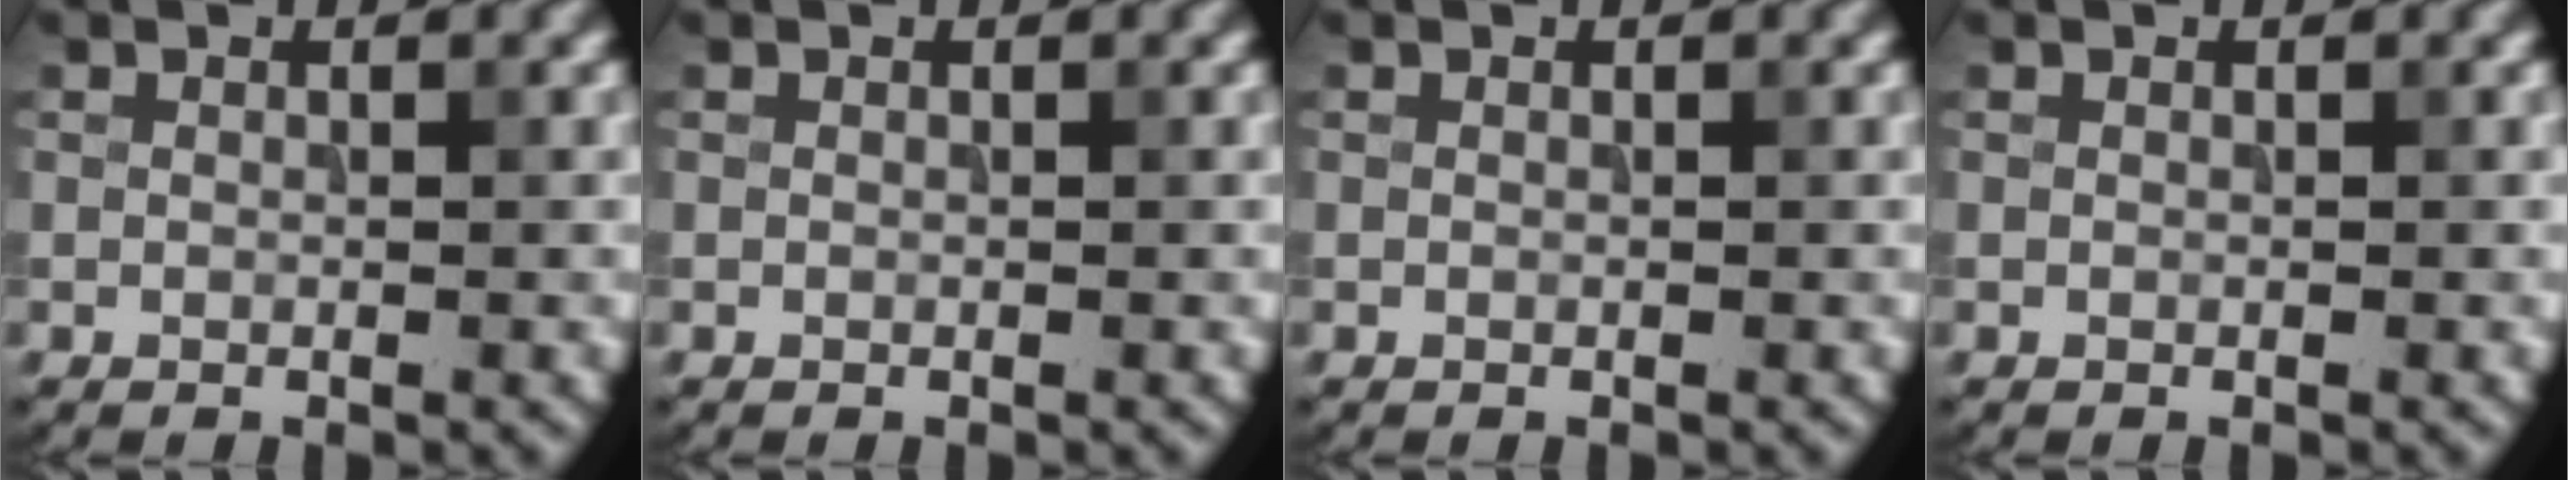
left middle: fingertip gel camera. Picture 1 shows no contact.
{"total": 0.0}
{"total": 0.0}
{"total": 0.0}